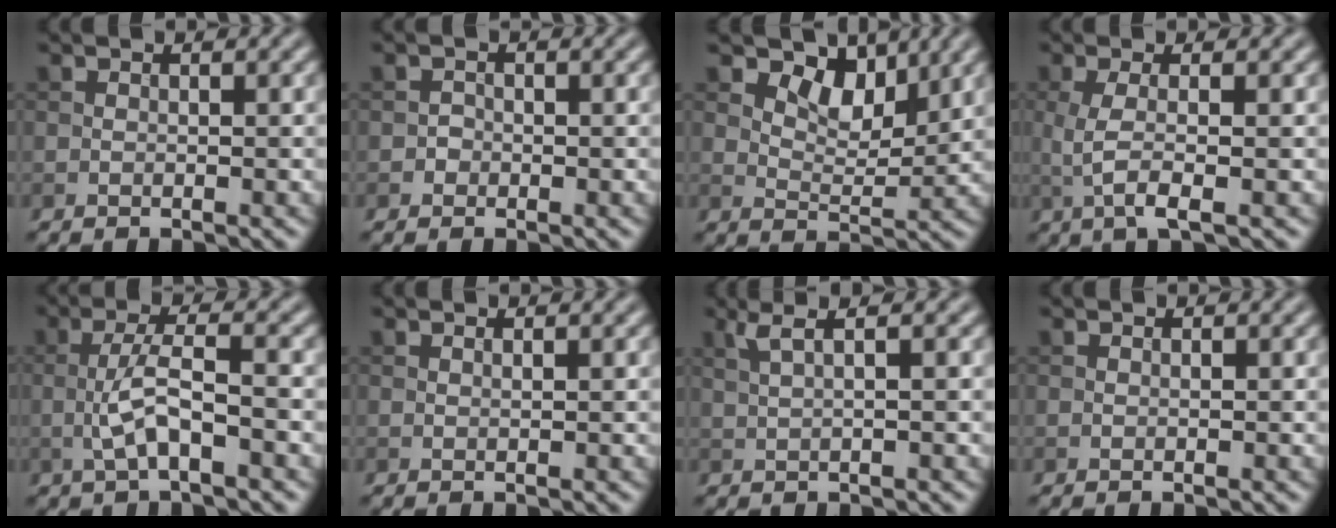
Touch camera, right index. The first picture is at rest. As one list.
[{"total": 0.8, "force": [-0.3, 0.7, 0.1], "torque": [0.004, 0.000, -0.007]}, {"total": 4.6, "force": [2.8, 2.4, 2.7], "torque": [-0.048, -0.008, 0.044]}, {"total": 3.3, "force": [-0.3, 0.9, 3.2], "torque": [-0.068, -0.006, -0.006]}, {"total": 4.0, "force": [-1.3, 1.0, 3.7], "torque": [-0.074, 0.009, -0.028]}, {"total": 0.0}, {"total": 2.9, "force": [1.4, 0.9, 2.4], "torque": [-0.035, 0.003, 0.017]}, {"total": 0.0}]